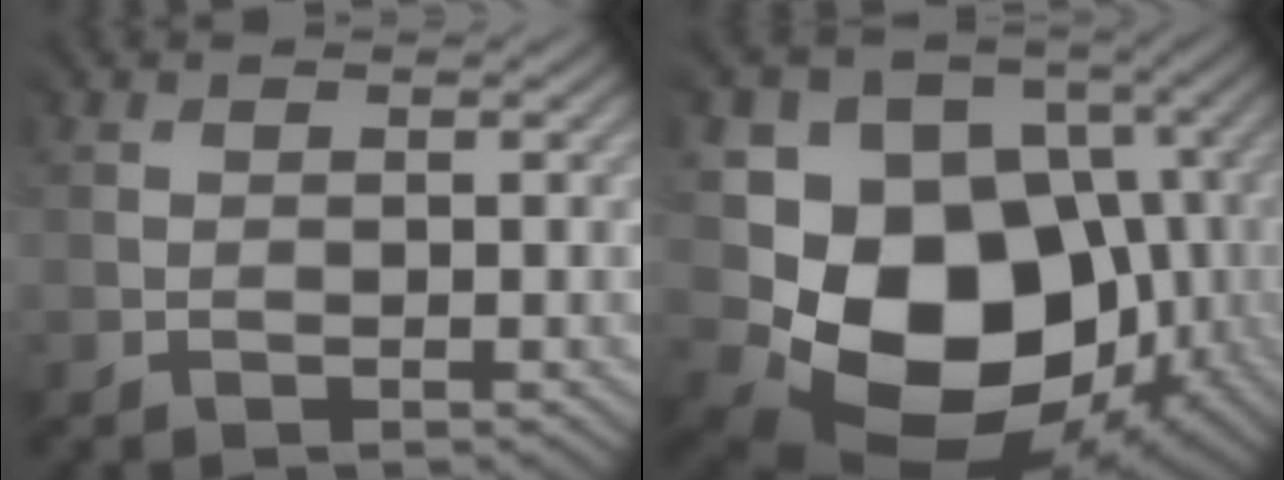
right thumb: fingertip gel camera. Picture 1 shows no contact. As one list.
[{"total": 15.2, "force": [-2.7, 12.4, 8.3], "torque": [-0.145, -0.046, -0.035]}]